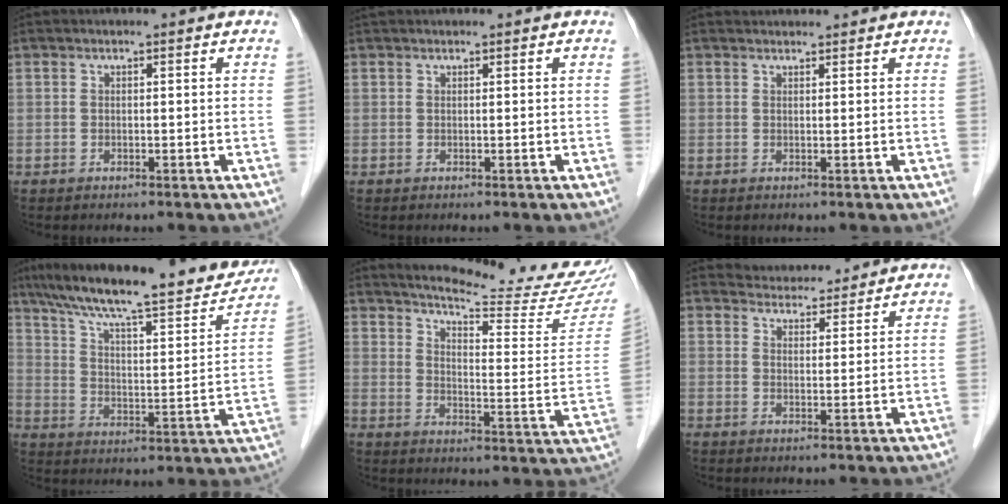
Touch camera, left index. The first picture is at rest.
{"total": 1.2, "force": [1.1, 0.2, 0.3], "torque": [-0.011, 0.022, 0.024]}
{"total": 2.7, "force": [2.7, 0.5, 0.3], "torque": [-0.008, 0.026, 0.039]}
{"total": 25.2, "force": [21.4, 3.9, 12.8], "torque": [-0.207, -0.006, 0.301]}
{"total": 20.2, "force": [19.0, 0.1, 7.0], "torque": [-0.105, -0.091, 0.235]}
{"total": 6.3, "force": [6.1, 1.5, 0.3], "torque": [-0.005, 0.016, 0.084]}